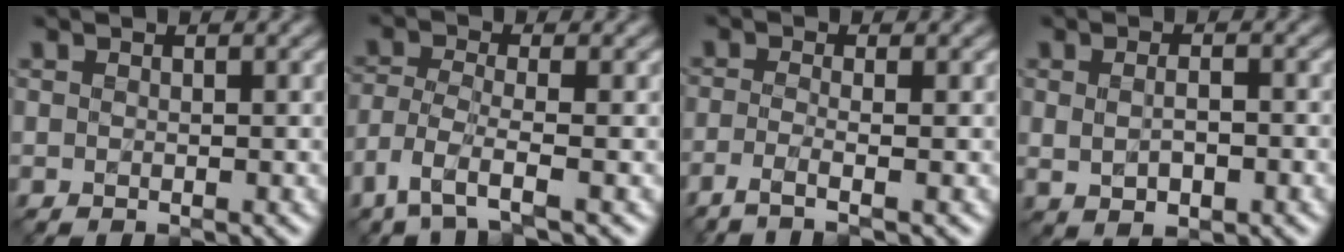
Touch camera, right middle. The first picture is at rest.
{"total": 3.5, "force": [-2.3, 0.8, 2.6], "torque": [-0.062, -0.007, -0.055]}
{"total": 2.6, "force": [-1.4, 0.7, 2.1], "torque": [-0.036, -0.011, -0.043]}
{"total": 3.1, "force": [-0.2, 1.6, 2.7], "torque": [-0.048, -0.004, 0.007]}